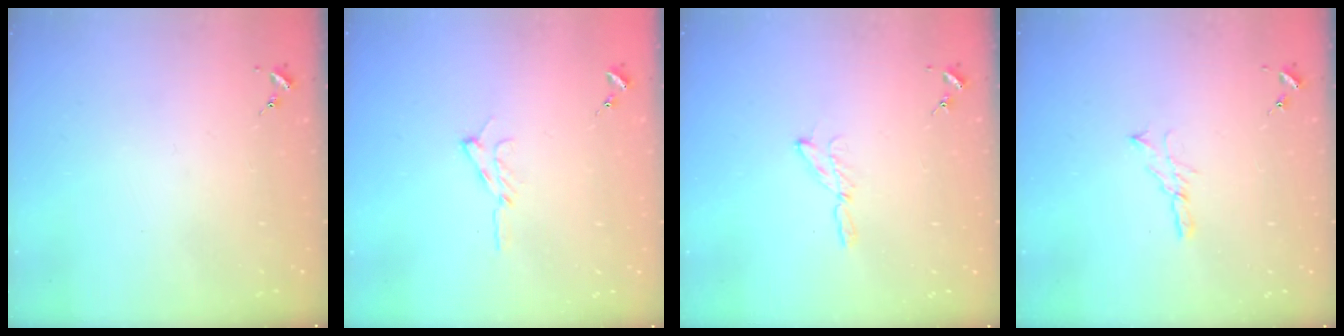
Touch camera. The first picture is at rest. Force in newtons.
{"total": 6.5, "press": 6.5, "slide": 0.8}
{"total": 5.3, "press": 5.2, "slide": 0.6}
{"total": 5.2, "press": 5.2, "slide": 0.3}